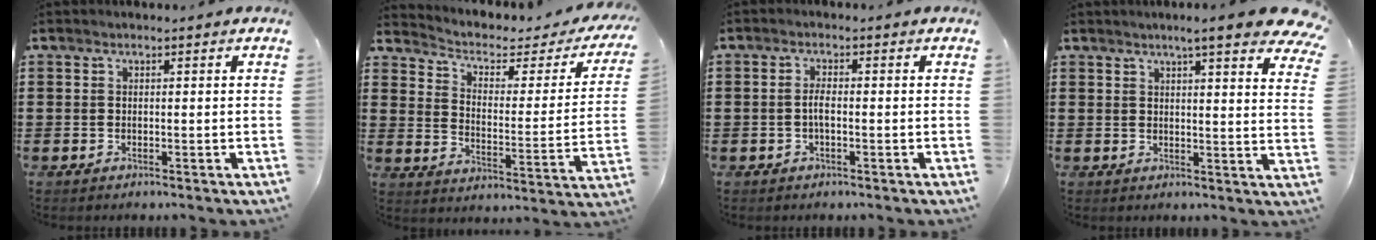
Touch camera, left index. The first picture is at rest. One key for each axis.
{"total": 3.0, "fx": 1.9, "fy": 1.4, "fz": 1.9, "tx": -0.051, "ty": -0.016, "tz": 0.023}
{"total": 2.1, "fx": -0.5, "fy": 0.7, "fz": 2.0, "tx": -0.045, "ty": 0.000, "tz": -0.012}
{"total": 6.7, "fx": 5.3, "fy": -0.1, "fz": 4.0, "tx": -0.069, "ty": -0.022, "tz": 0.087}